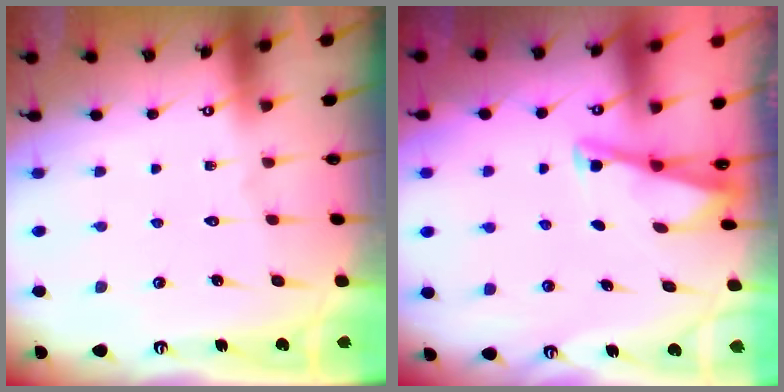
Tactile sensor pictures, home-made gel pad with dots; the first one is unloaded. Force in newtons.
{"total": 2.9, "press": 2.9, "slide": 0.3}